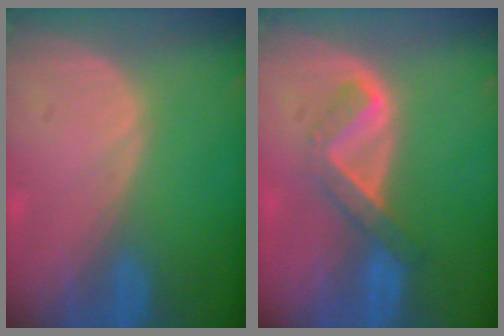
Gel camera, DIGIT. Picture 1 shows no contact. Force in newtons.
{"total": 5.3, "press": 4.6, "slide": 2.6}